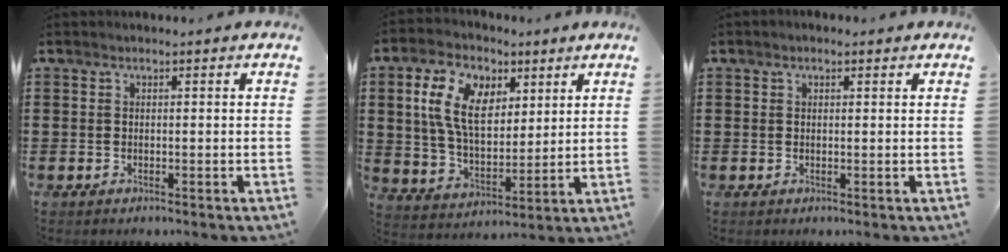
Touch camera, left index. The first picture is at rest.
{"total": 10.2, "force": [4.4, 6.0, 6.9], "torque": [-0.161, 0.014, 0.082]}
{"total": 0.6, "force": [0.2, 0.4, 0.3], "torque": [-0.008, 0.005, 0.004]}